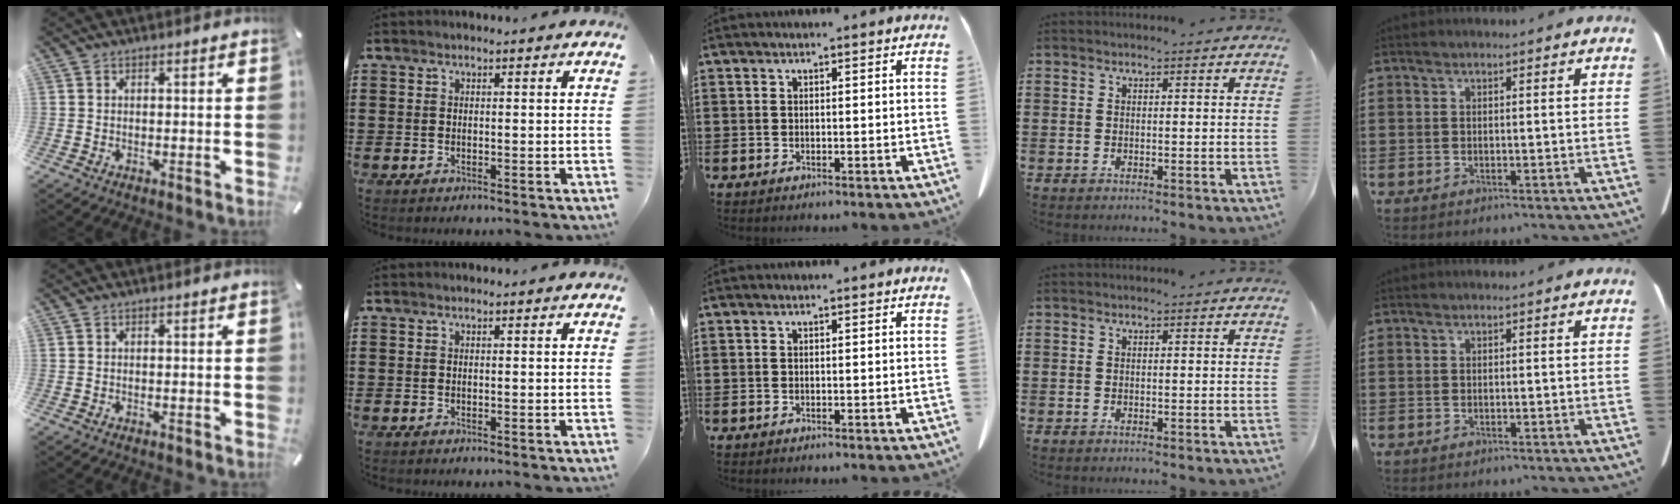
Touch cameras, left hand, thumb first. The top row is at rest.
{}